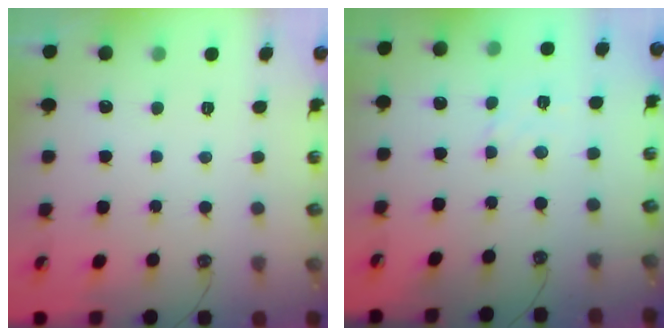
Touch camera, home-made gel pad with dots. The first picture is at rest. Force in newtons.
{"total": 2.9, "press": 2.8, "slide": 0.5}